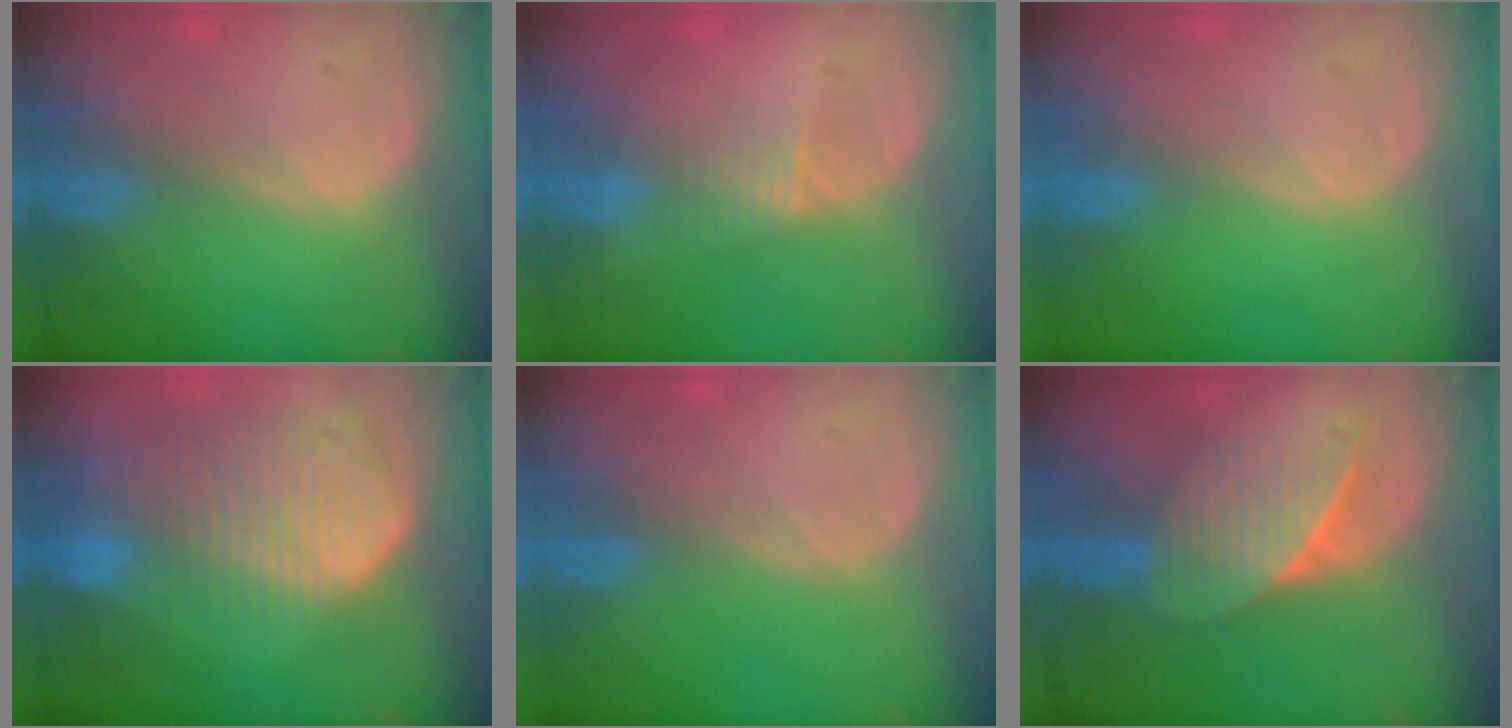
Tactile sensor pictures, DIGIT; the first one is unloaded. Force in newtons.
{"total": 2.3, "press": 2.1, "slide": 1.0}
{"total": 0.0}
{"total": 10.5, "press": 9.1, "slide": 5.1}
{"total": 0.0}
{"total": 7.5, "press": 6.8, "slide": 3.2}